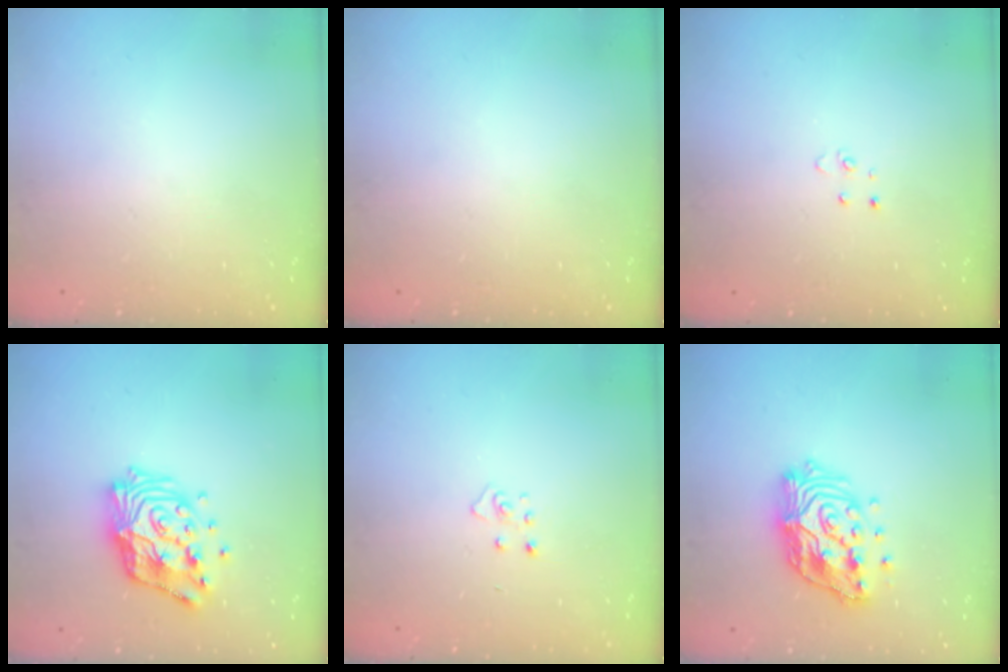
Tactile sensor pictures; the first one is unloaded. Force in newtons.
{"total": 0.0}
{"total": 2.6, "press": 2.6, "slide": 0.2}
{"total": 15.7, "press": 15.7, "slide": 1.4}
{"total": 3.7, "press": 3.6, "slide": 0.3}
{"total": 15.9, "press": 15.8, "slide": 1.5}